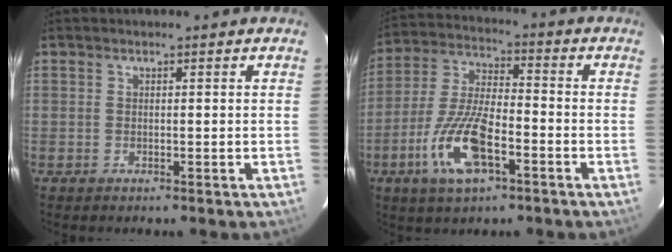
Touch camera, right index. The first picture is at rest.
{"total": 13.9, "force": [-6.2, 4.4, 11.7], "torque": [-0.254, -0.010, -0.121]}